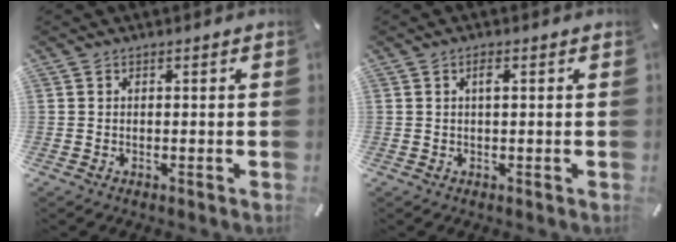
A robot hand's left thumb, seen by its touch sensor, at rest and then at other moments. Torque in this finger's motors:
{"motor_torque": [0.36, 0.69, 0.05, -0.54, 0.10]}